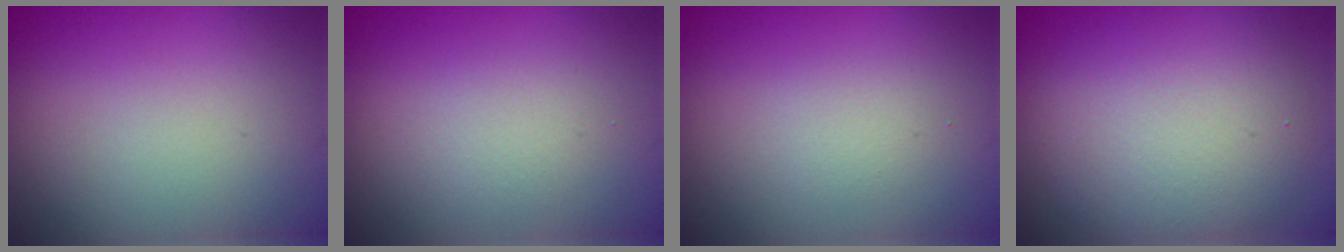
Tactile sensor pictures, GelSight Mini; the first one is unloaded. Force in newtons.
{"total": 1.7, "press": 1.7, "slide": 0.2}
{"total": 1.3, "press": 1.3, "slide": 0.1}
{"total": 6.7, "press": 6.7, "slide": 0.2}